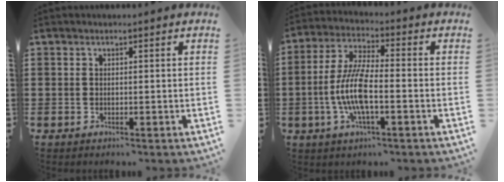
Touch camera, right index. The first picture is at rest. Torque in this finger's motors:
{"motor_torque": [2.14, 0.00, 1.05, 0.21]}